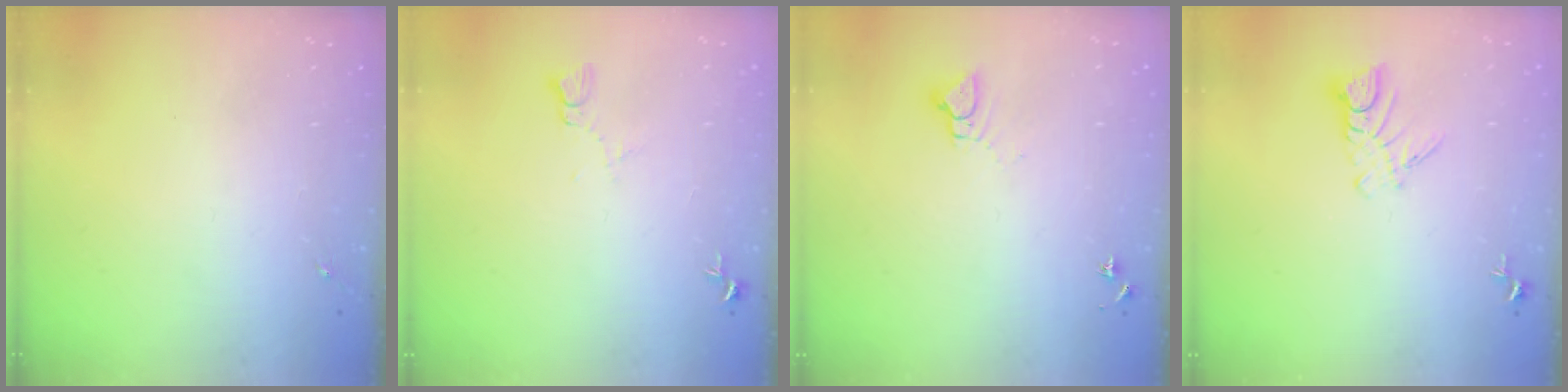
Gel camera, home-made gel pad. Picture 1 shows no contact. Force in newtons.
{"total": 5.6, "press": 5.5, "slide": 0.6}
{"total": 4.4, "press": 4.3, "slide": 0.4}
{"total": 6.6, "press": 6.5, "slide": 0.6}